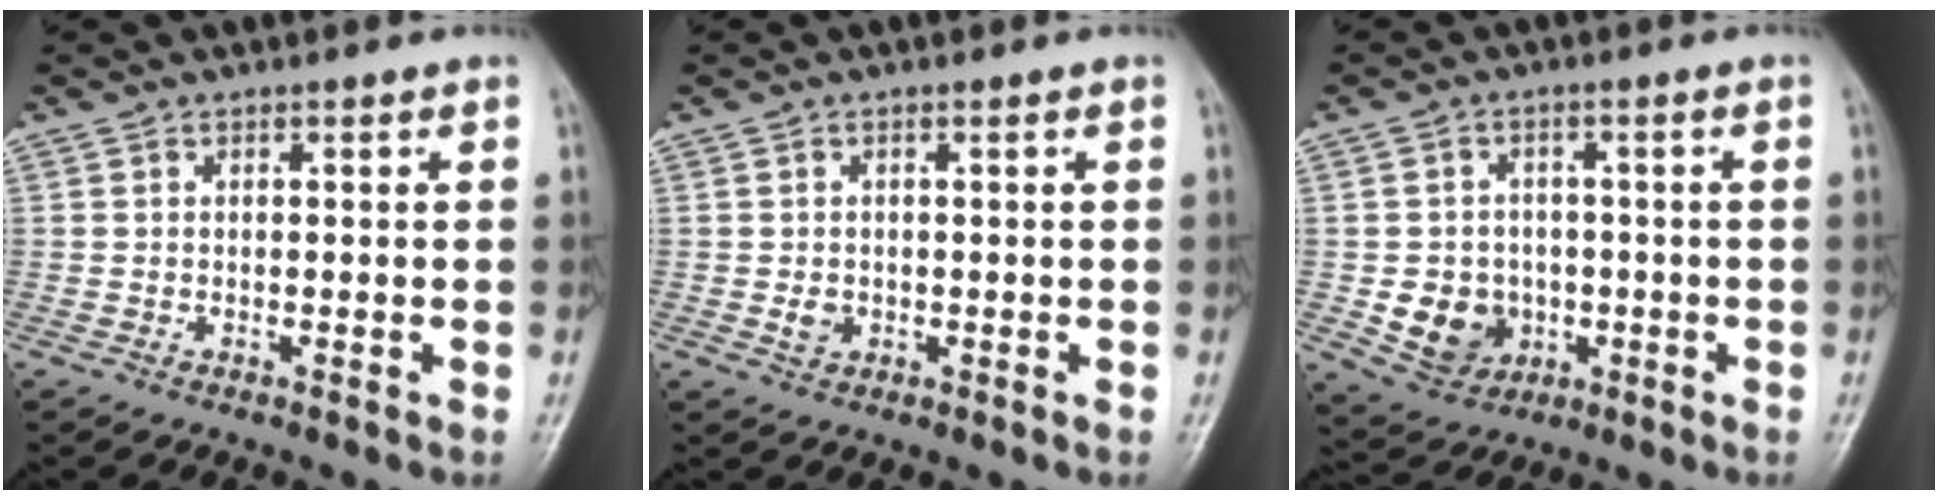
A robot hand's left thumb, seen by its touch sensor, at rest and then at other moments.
{"total": 1.8, "force": [-0.2, 1.5, 1.0], "torque": [-0.012, 0.000, -0.001]}
{"total": 8.1, "force": [-1.6, 7.2, 3.5], "torque": [-0.027, 0.007, -0.017]}